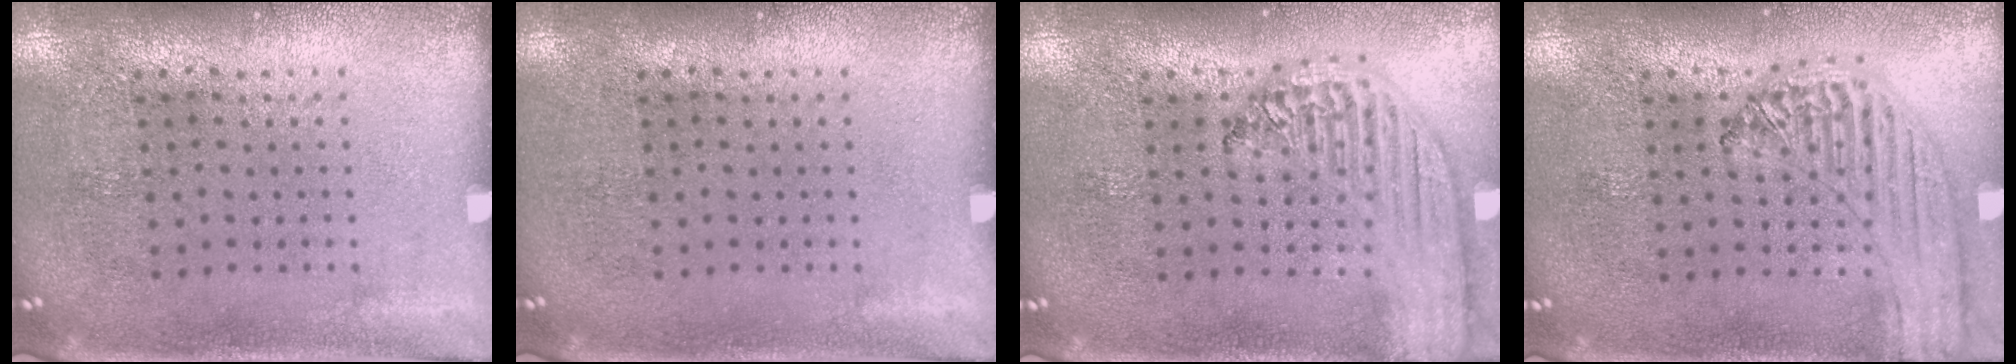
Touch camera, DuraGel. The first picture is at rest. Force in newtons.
{"total": 0.0}
{"total": 2.2, "press": 1.9, "slide": 1.1}
{"total": 1.2, "press": 1.2, "slide": 0.2}